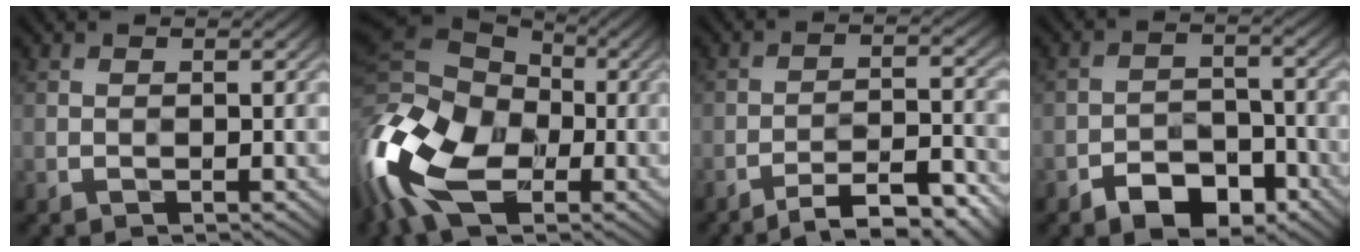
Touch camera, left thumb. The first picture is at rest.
{"total": 17.9, "force": [-5.9, 11.4, 12.5], "torque": [-0.324, -0.030, -0.104]}
{"total": 9.1, "force": [-7.4, 1.7, 5.0], "torque": [-0.077, 0.010, -0.111]}
{"total": 5.9, "force": [-4.2, 3.1, 2.9], "torque": [-0.044, 0.001, -0.076]}